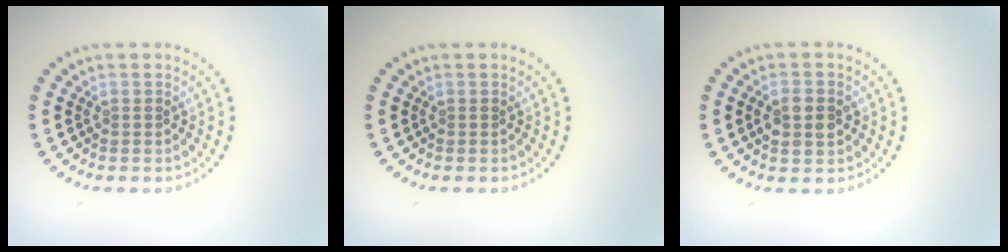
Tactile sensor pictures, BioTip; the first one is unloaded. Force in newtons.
{"total": 0.0}
{"total": 2.8, "press": 2.8, "slide": 0.1}